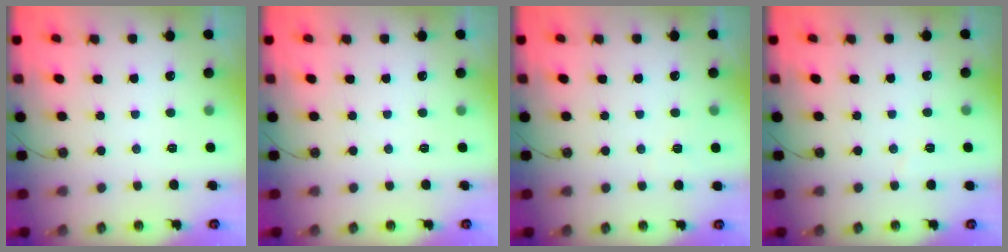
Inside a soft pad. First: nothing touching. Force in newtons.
{"total": 0.0}
{"total": 2.7, "press": 1.7, "slide": 2.1}
{"total": 2.3, "press": 1.7, "slide": 1.6}